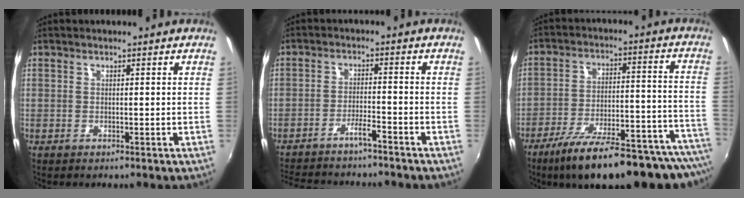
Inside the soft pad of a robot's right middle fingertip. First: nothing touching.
{"total": 9.4, "force": [-8.5, 0.6, 4.0], "torque": [-0.095, 0.005, -0.137]}
{"total": 27.2, "force": [-23.2, 4.1, 13.5], "torque": [-0.183, -0.043, -0.325]}